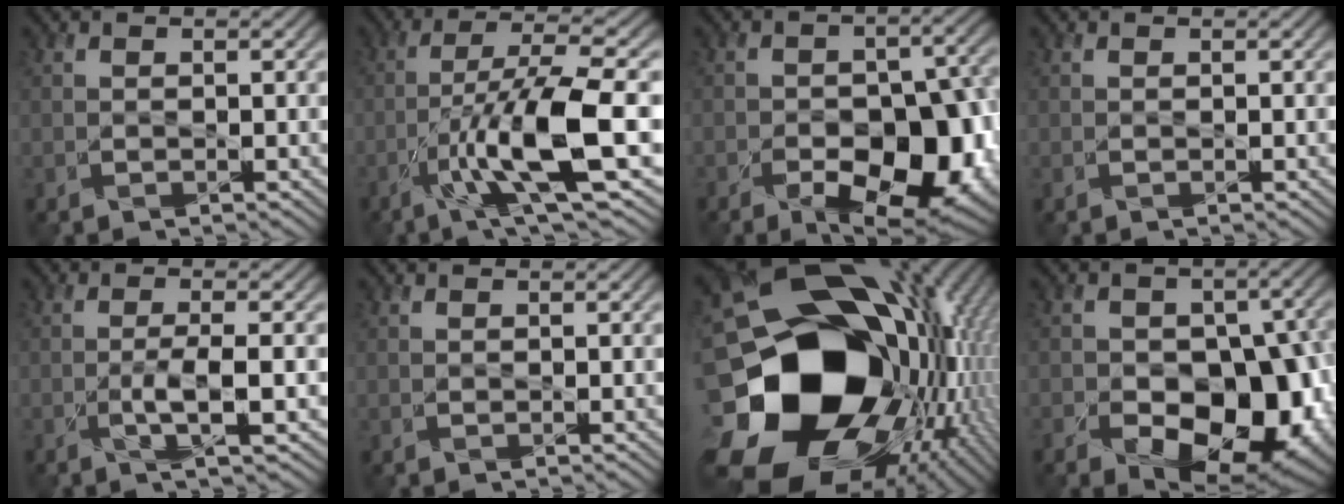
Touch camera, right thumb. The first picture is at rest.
{"total": 12.4, "force": [-4.1, 2.7, 11.4], "torque": [-0.196, 0.002, -0.077]}
{"total": 14.5, "force": [-6.3, 8.4, 9.9], "torque": [-0.119, -0.023, -0.085]}
{"total": 0.0}
{"total": 3.5, "force": [-1.0, 0.4, 3.3], "torque": [-0.060, -0.001, -0.024]}
{"total": 0.0}
{"total": 23.1, "force": [-4.3, 17.4, 14.5], "torque": [-0.316, -0.067, -0.043]}
{"total": 13.4, "force": [-4.8, 8.4, 9.2], "torque": [-0.109, -0.029, -0.068]}